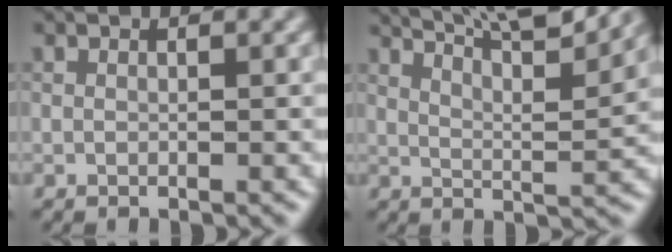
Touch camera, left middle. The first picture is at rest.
{"total": 10.2, "force": [8.1, 1.9, 5.9], "torque": [-0.087, 0.023, 0.097]}